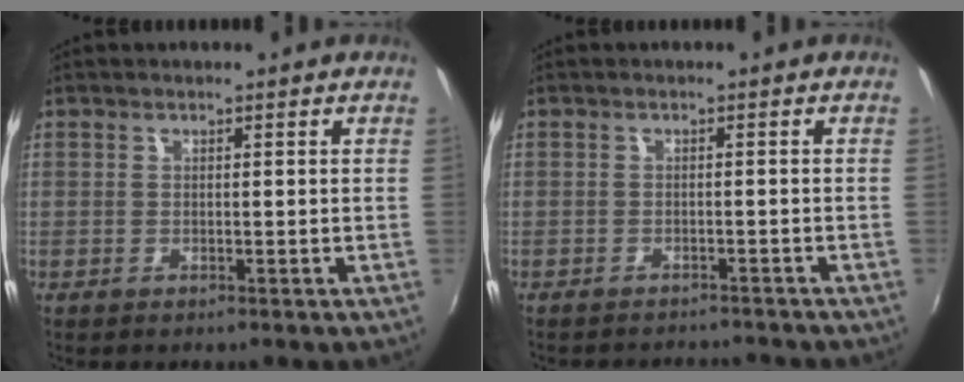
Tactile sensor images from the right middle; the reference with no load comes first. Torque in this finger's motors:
{"motor_torque": [0.88, -1.26, 0.04, 0.05]}